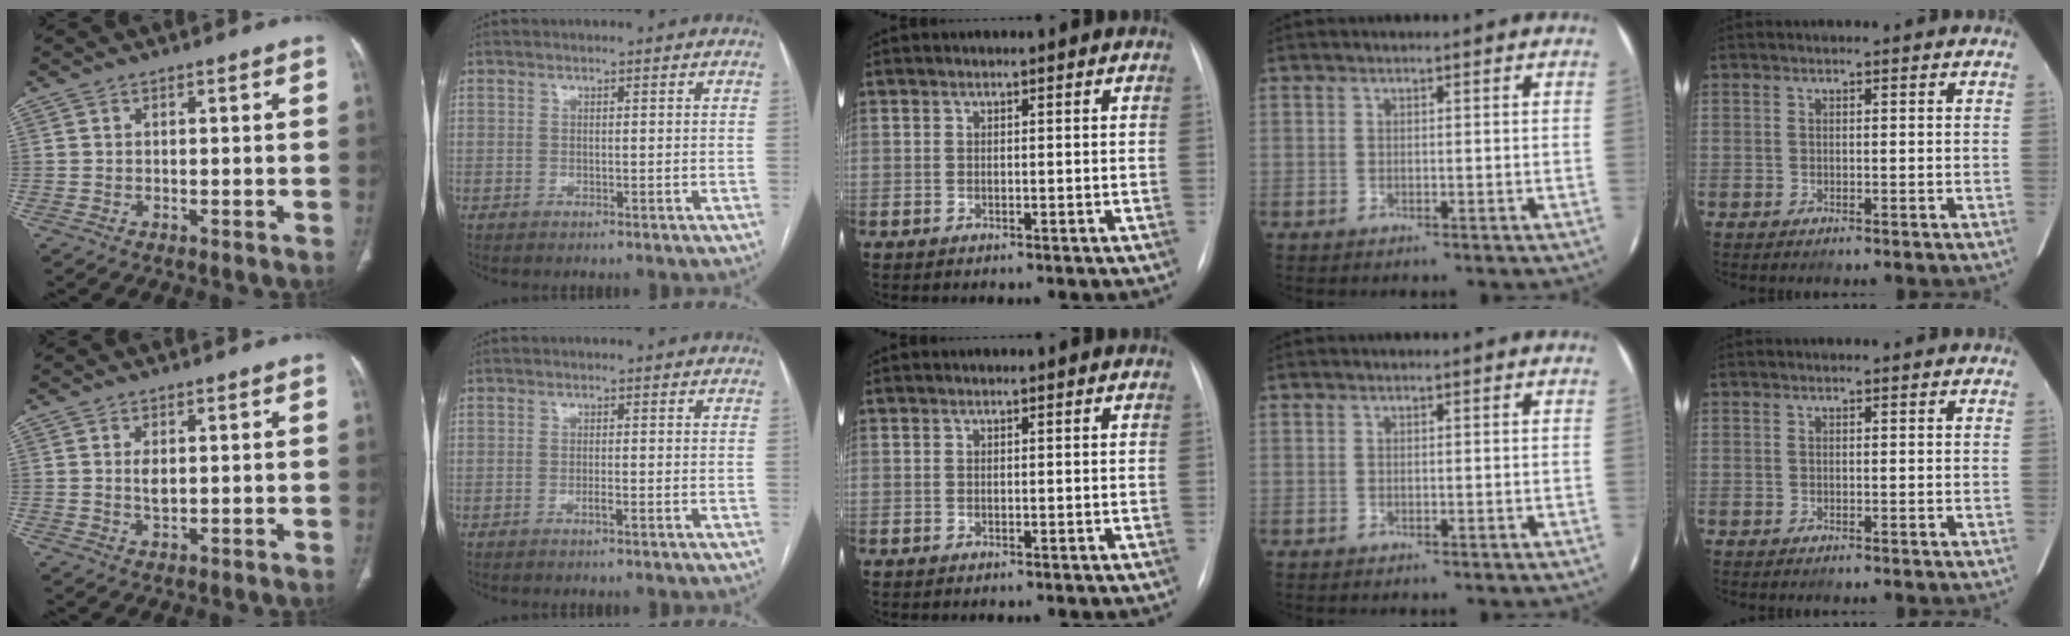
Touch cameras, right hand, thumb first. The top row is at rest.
{"thumb": {"total": 2.2, "force": [0.5, 1.0, 1.9], "torque": [-0.033, -0.005, 0.011]}, "index": {"total": 1.0, "force": [-0.5, 0.1, 0.9], "torque": [-0.019, 0.001, -0.007]}}